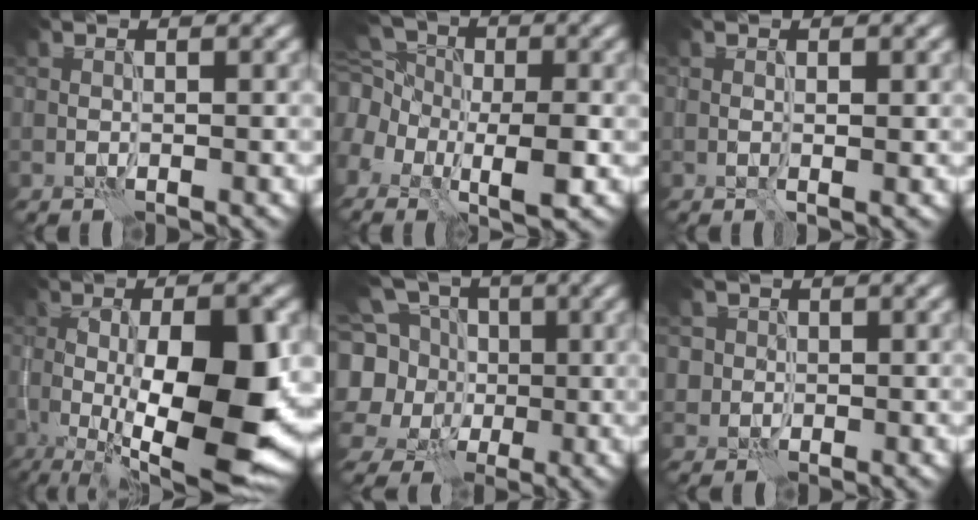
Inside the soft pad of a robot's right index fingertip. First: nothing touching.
{"total": 8.5, "force": [-1.9, 5.5, 6.2], "torque": [-0.134, -0.009, -0.027]}
{"total": 0.7, "force": [0.2, 0.3, 0.6], "torque": [-0.011, -0.006, 0.005]}
{"total": 13.7, "force": [-0.7, 4.5, 12.9], "torque": [-0.195, -0.013, -0.007]}
{"total": 10.1, "force": [2.1, 8.8, 4.6], "torque": [-0.115, 0.014, 0.009]}
{"total": 2.0, "force": [0.6, 1.9, -0.1], "torque": [0.009, 0.003, 0.004]}